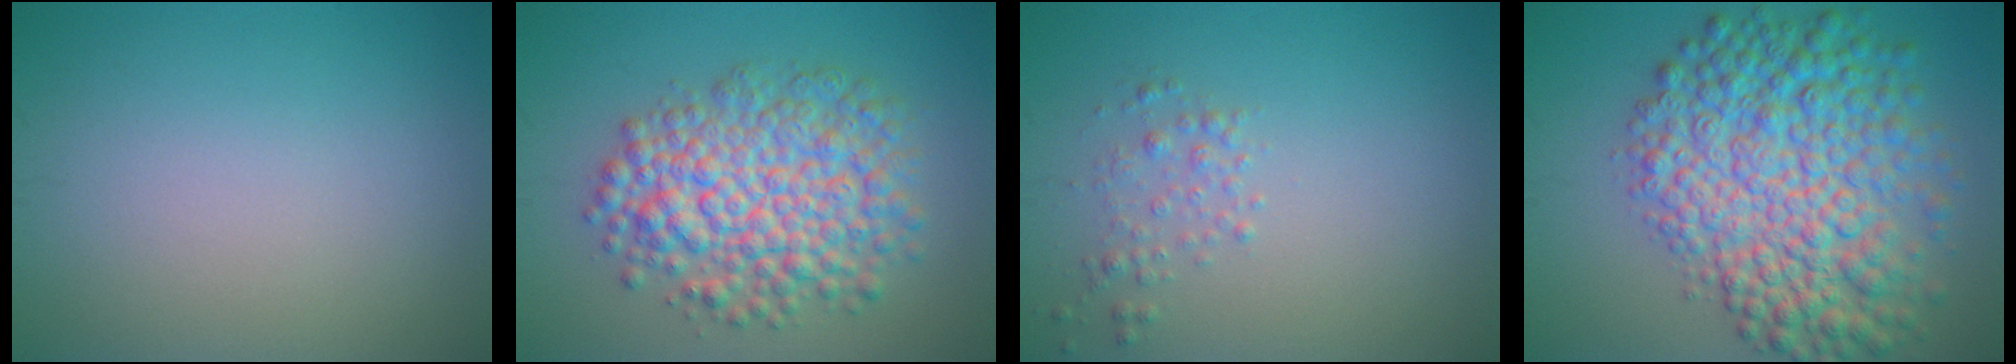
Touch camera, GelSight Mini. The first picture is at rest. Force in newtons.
{"total": 7.9, "press": 7.9, "slide": 0.2}
{"total": 1.4, "press": 1.4, "slide": 0.0}
{"total": 10.4, "press": 10.4, "slide": 0.2}